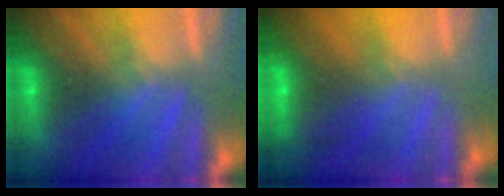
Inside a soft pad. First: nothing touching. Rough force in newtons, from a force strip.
{"total": 2.5}